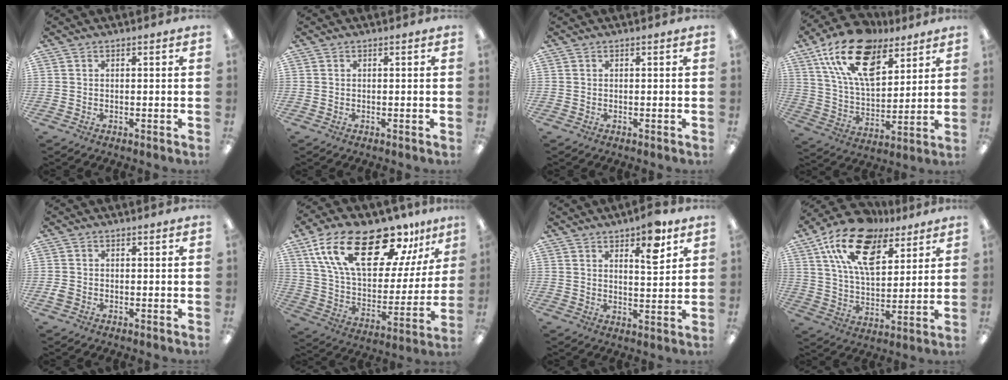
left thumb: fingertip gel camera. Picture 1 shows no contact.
{"total": 0.0}
{"total": 0.0}
{"total": 20.0, "force": [12.1, 10.3, 12.2], "torque": [-0.220, -0.050, 0.218]}
{"total": 1.6, "force": [-0.6, 1.2, 0.8], "torque": [-0.012, 0.003, -0.011]}
{"total": 25.3, "force": [16.0, 10.9, 16.2], "torque": [-0.284, -0.080, 0.279]}
{"total": 8.4, "force": [5.5, 3.1, 5.5], "torque": [-0.057, -0.034, 0.085]}
{"total": 18.9, "force": [11.1, 10.0, 11.6], "torque": [-0.207, -0.042, 0.200]}